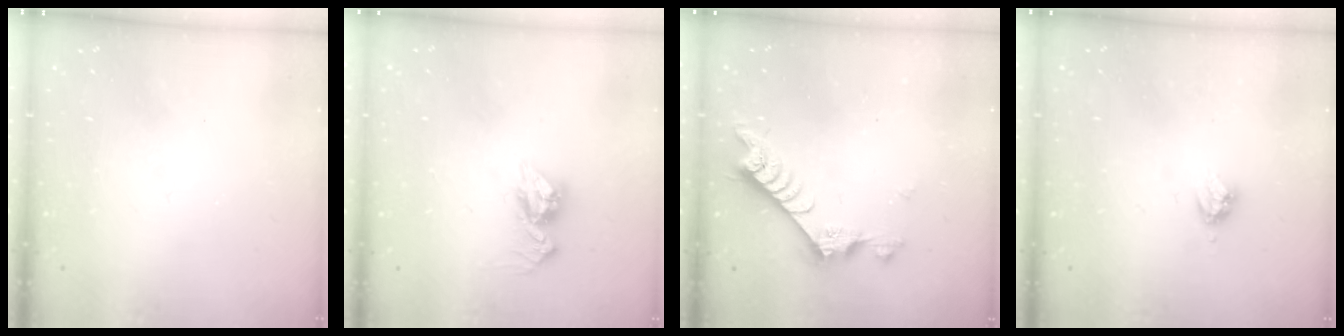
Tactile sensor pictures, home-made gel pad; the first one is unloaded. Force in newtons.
{"total": 9.1, "press": 9.0, "slide": 0.8}
{"total": 7.0, "press": 7.0, "slide": 0.7}
{"total": 3.1, "press": 3.1, "slide": 0.4}